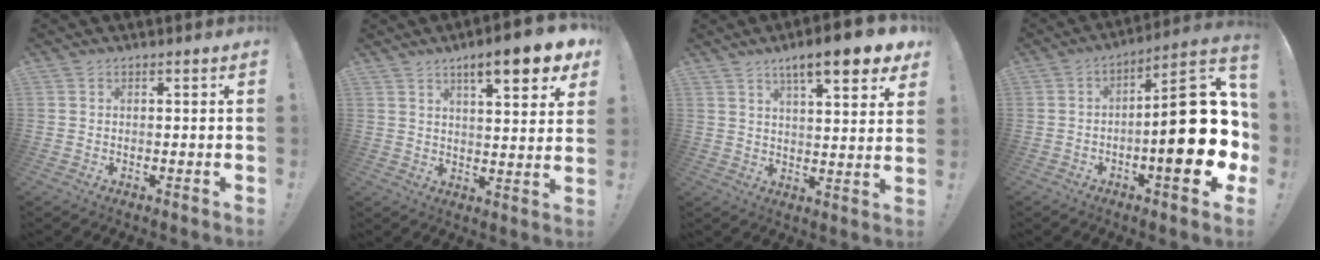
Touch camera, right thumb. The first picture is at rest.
{"total": 11.5, "force": [6.7, 2.1, 9.1], "torque": [-0.125, -0.038, 0.103]}
{"total": 11.8, "force": [7.5, 2.0, 8.9], "torque": [-0.134, -0.043, 0.119]}
{"total": 23.8, "force": [-2.7, 7.3, 22.5], "torque": [-0.308, 0.015, -0.039]}